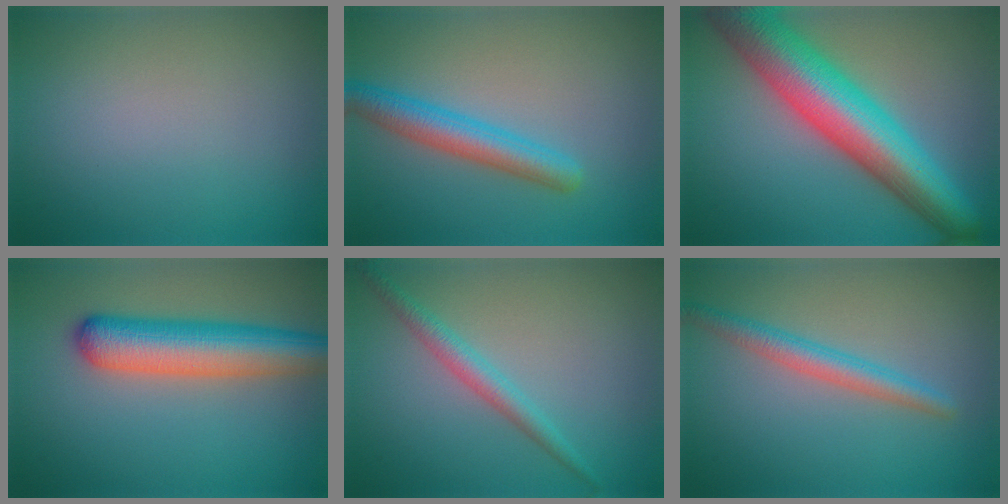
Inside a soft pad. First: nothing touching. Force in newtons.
{"total": 3.8, "press": 3.8, "slide": 0.2}
{"total": 11.5, "press": 11.5, "slide": 0.3}
{"total": 7.2, "press": 7.2, "slide": 0.3}
{"total": 2.2, "press": 2.2, "slide": 0.1}
{"total": 2.8, "press": 2.8, "slide": 0.0}